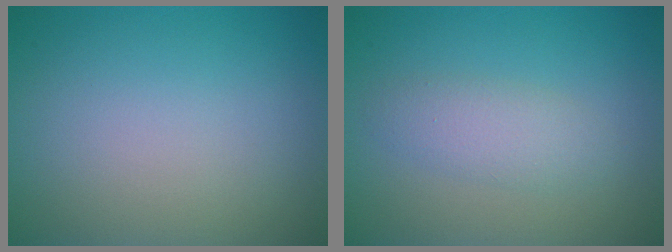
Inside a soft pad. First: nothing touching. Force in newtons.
{"total": 2.4, "press": 2.4, "slide": 0.1}